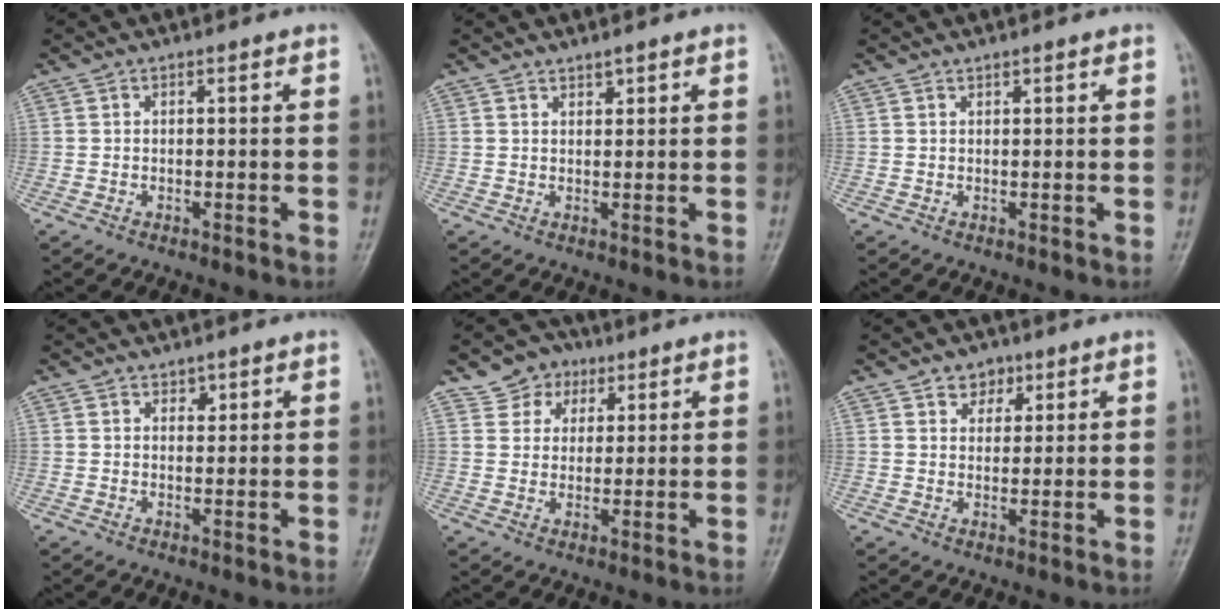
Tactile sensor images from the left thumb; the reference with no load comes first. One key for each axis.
{"total": 1.6, "fx": 1.3, "fy": 0.7, "fz": 0.7, "tx": -0.004, "ty": -0.009, "tz": 0.020}
{"total": 0.6, "fx": 0.5, "fy": 0.1, "fz": 0.2, "tx": -0.003, "ty": -0.003, "tz": 0.008}
{"total": 1.5, "fx": 1.0, "fy": 0.9, "fz": 0.5, "tx": 0.006, "ty": -0.006, "tz": 0.015}
{"total": 6.3, "fx": 3.3, "fy": 5.2, "fz": 1.3, "tx": 0.010, "ty": -0.011, "tz": 0.052}
{"total": 4.0, "fx": 2.3, "fy": 3.0, "fz": 1.4, "tx": 0.006, "ty": -0.012, "tz": 0.035}